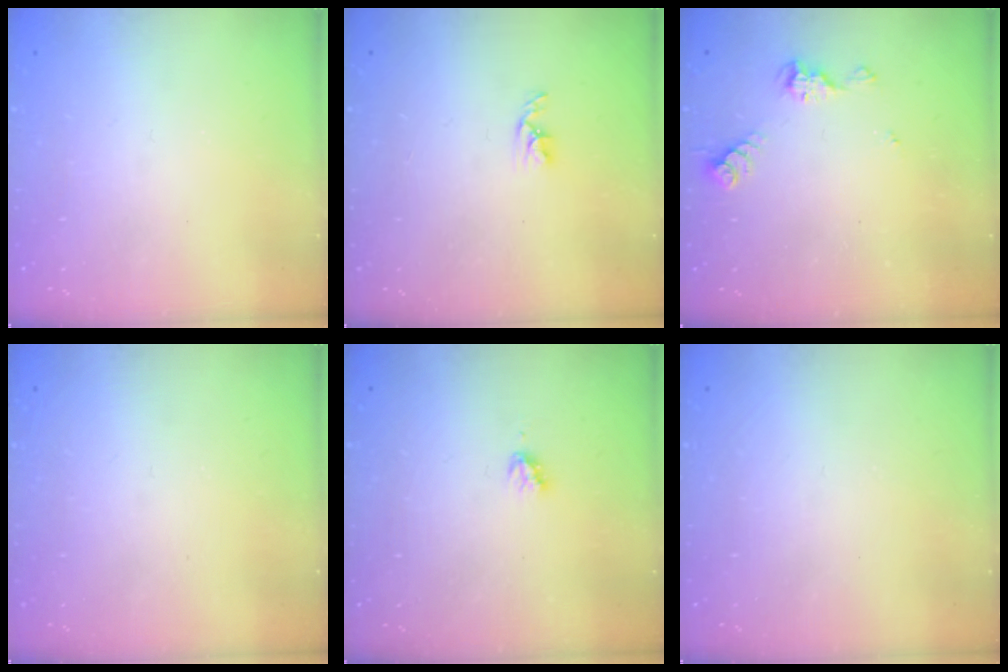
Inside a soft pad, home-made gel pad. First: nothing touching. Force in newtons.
{"total": 2.7, "press": 2.7, "slide": 0.5}
{"total": 6.3, "press": 6.3, "slide": 0.5}
{"total": 0.0}
{"total": 2.8, "press": 2.8, "slide": 0.3}
{"total": 0.0}